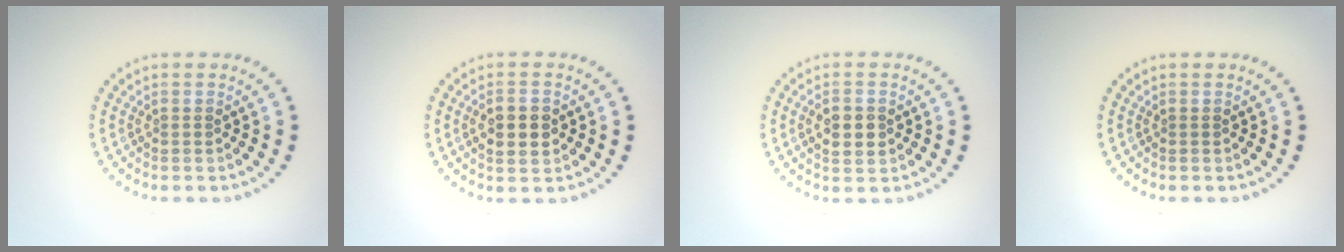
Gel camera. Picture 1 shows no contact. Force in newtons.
{"total": 3.0, "press": 3.0, "slide": 0.1}
{"total": 2.5, "press": 2.5, "slide": 0.2}
{"total": 0.0}